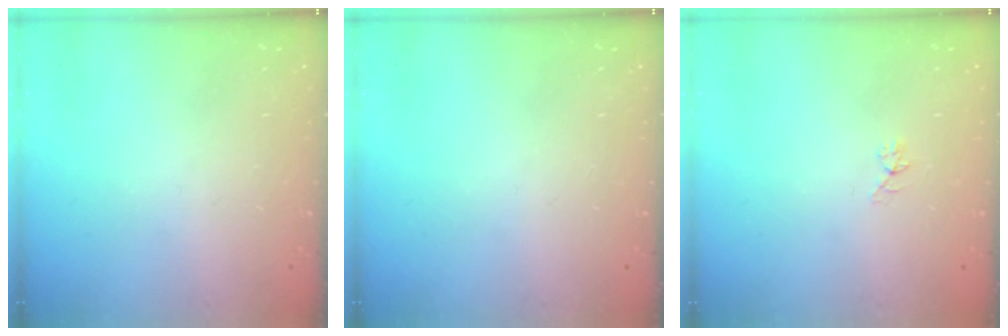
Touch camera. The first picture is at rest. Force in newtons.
{"total": 0.0}
{"total": 4.2, "press": 4.2, "slide": 0.3}